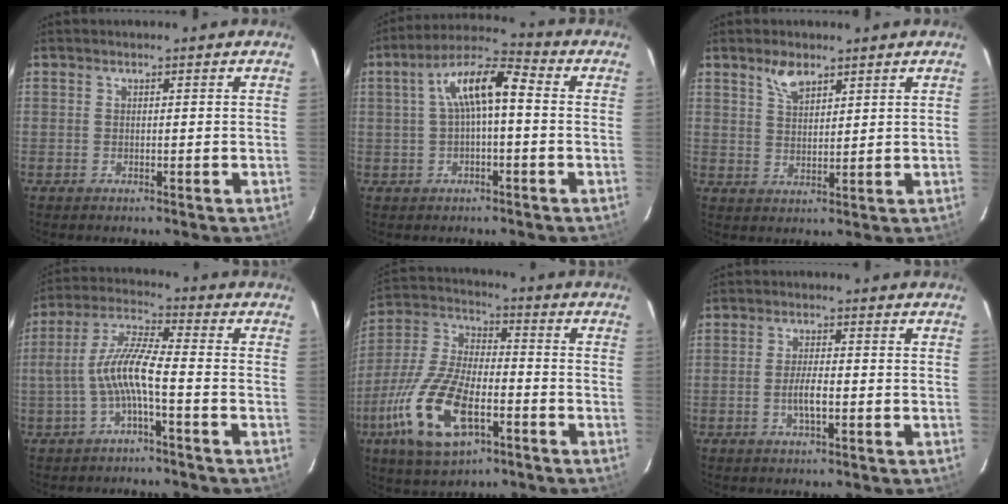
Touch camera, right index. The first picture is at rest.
{"total": 9.3, "force": [0.6, 3.0, 8.8], "torque": [-0.166, 0.029, 0.010]}
{"total": 4.4, "force": [3.1, 2.0, 2.4], "torque": [-0.042, 0.005, 0.058]}
{"total": 8.7, "force": [-2.6, 1.1, 8.2], "torque": [-0.187, 0.015, -0.047]}
{"total": 18.3, "force": [-8.0, 7.7, 14.5], "torque": [-0.320, -0.017, -0.149]}
{"total": 3.6, "force": [-1.2, 0.9, 3.3], "torque": [-0.065, -0.003, -0.020]}